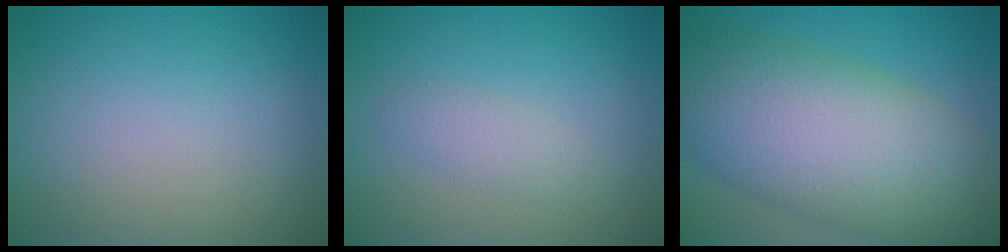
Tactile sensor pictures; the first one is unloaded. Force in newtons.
{"total": 1.6, "press": 1.6, "slide": 0.0}
{"total": 12.4, "press": 12.3, "slide": 0.4}